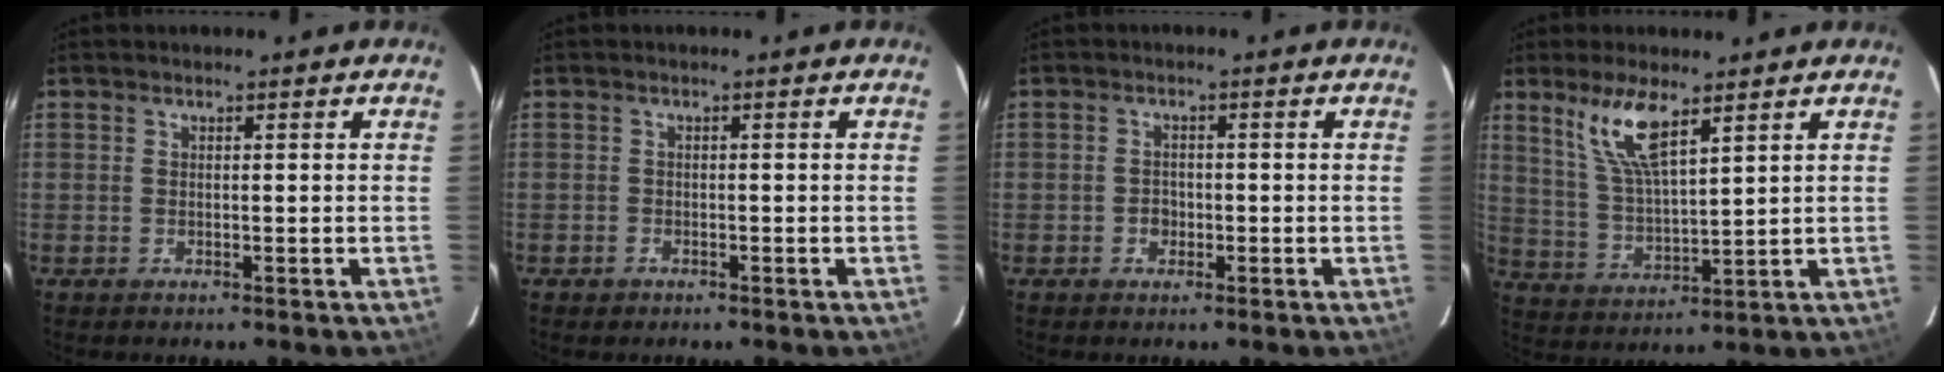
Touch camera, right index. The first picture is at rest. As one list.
[{"total": 1.4, "force": [-0.9, 1.0, 0.1], "torque": [-0.005, 0.003, -0.012]}, {"total": 2.2, "force": [-0.8, 1.9, 0.9], "torque": [-0.018, 0.006, -0.011]}, {"total": 9.5, "force": [5.8, 2.2, 7.1], "torque": [-0.143, -0.003, 0.125]}]